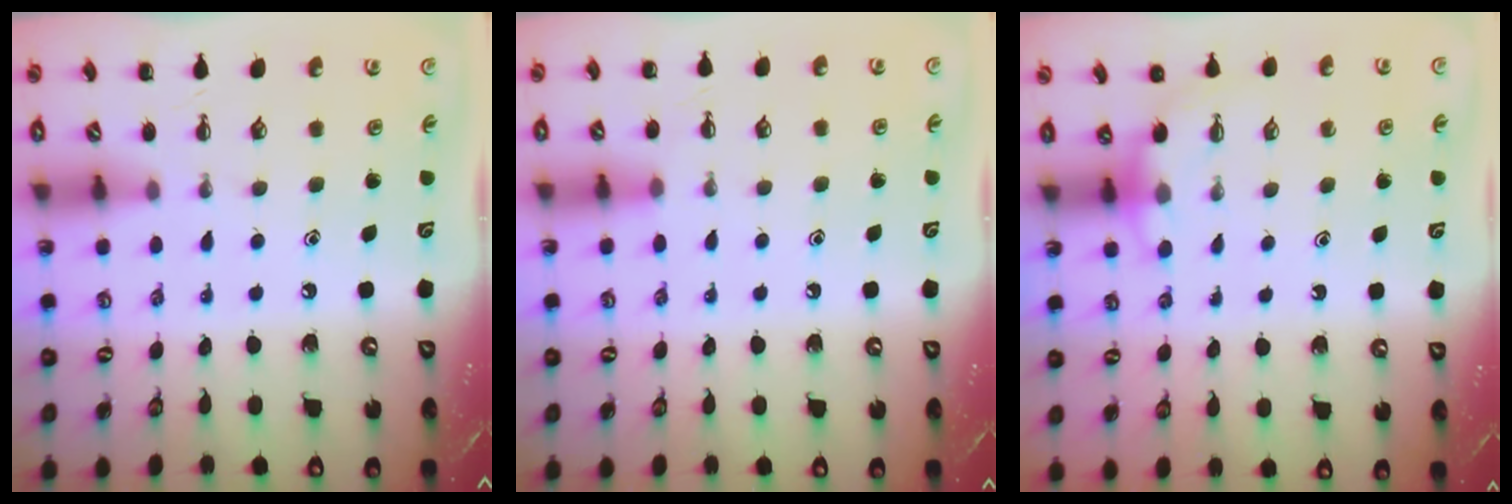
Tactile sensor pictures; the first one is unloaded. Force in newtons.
{"total": 6.9, "press": 6.6, "slide": 2.0}
{"total": 3.2, "press": 3.1, "slide": 0.8}